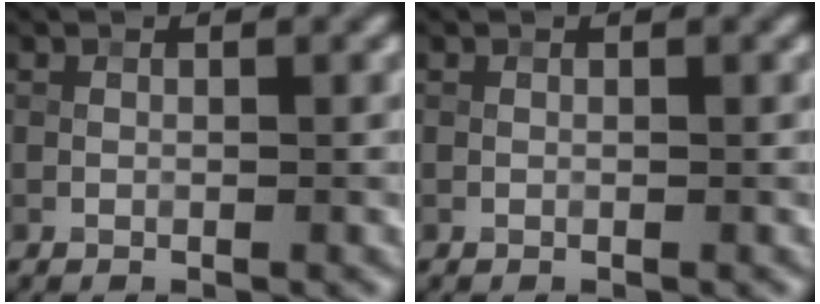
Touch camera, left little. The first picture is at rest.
{"total": 0.0}